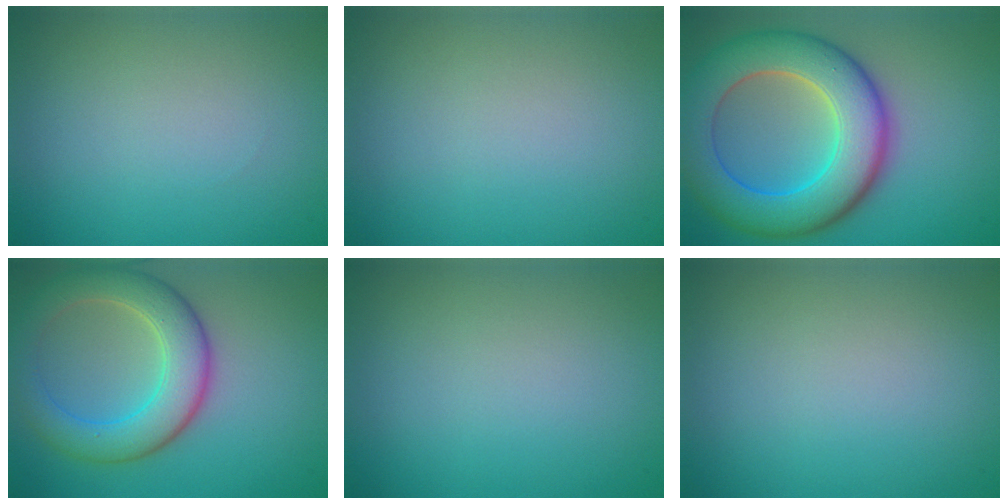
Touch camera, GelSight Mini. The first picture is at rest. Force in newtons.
{"total": 0.0}
{"total": 10.2, "press": 10.2, "slide": 0.4}
{"total": 6.5, "press": 6.5, "slide": 0.2}
{"total": 0.0}
{"total": 0.0}